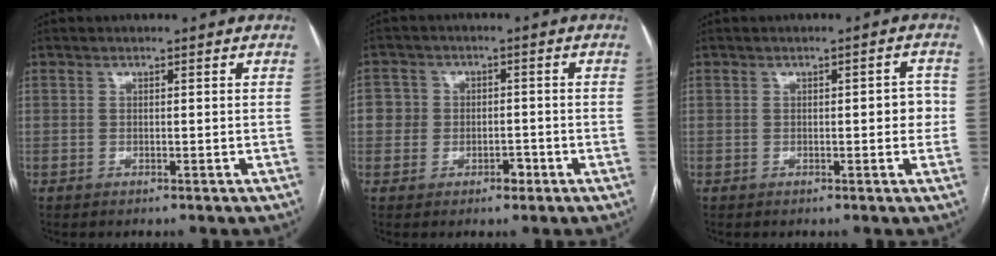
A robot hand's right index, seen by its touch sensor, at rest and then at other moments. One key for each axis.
{"total": 4.5, "fx": -1.1, "fy": 4.0, "fz": 1.5, "tx": -0.008, "ty": 0.013, "tz": -0.016}
{"total": 2.8, "fx": -0.1, "fy": 1.0, "fz": 2.6, "tx": -0.023, "ty": 0.005, "tz": -0.004}